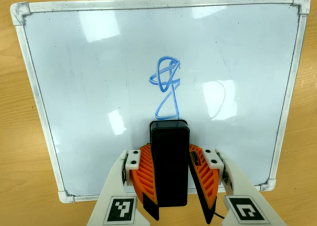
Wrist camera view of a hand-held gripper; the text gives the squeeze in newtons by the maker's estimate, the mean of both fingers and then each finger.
{"total": 8.6, "left": 8.9, "right": 8.3}